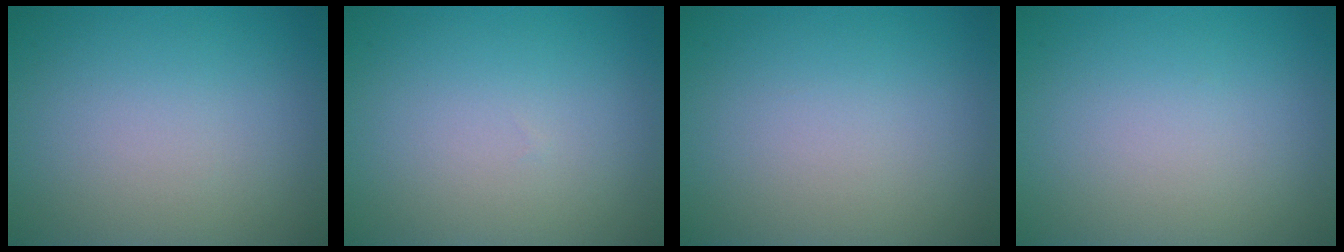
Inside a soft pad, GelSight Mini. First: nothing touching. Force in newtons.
{"total": 0.0}
{"total": 0.0}
{"total": 0.0}